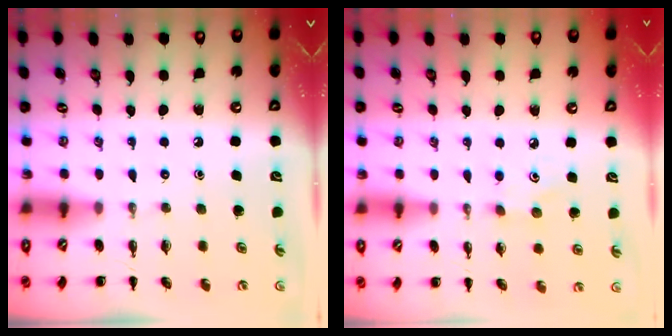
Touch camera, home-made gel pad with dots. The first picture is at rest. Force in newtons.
{"total": 2.4, "press": 2.3, "slide": 0.7}